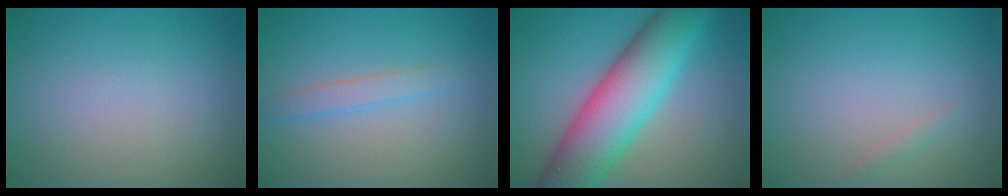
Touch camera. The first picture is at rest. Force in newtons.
{"total": 1.7, "press": 1.7, "slide": 0.1}
{"total": 10.7, "press": 10.7, "slide": 0.2}
{"total": 0.7, "press": 0.7, "slide": 0.1}